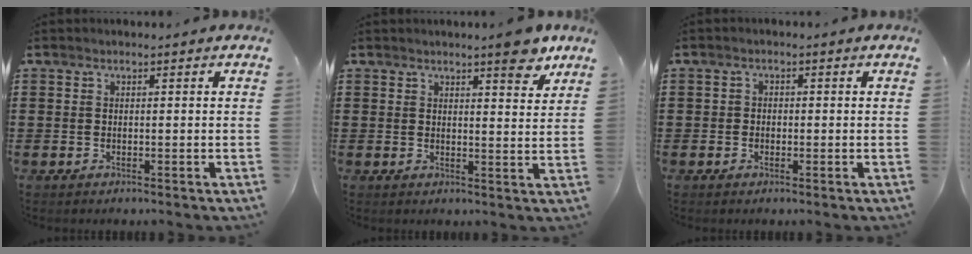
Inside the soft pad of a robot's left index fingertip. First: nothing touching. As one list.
[{"total": 5.8, "force": [4.6, 0.8, 3.4], "torque": [-0.047, -0.019, 0.074]}, {"total": 1.1, "force": [-0.4, 0.9, 0.4], "torque": [-0.010, 0.002, -0.010]}]